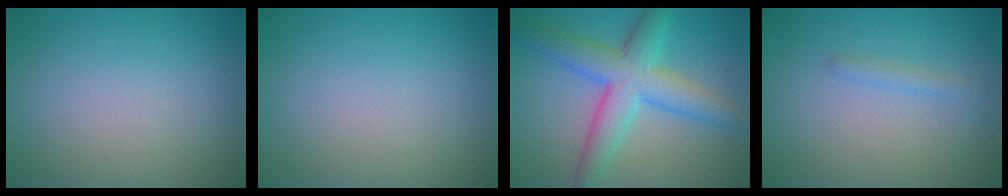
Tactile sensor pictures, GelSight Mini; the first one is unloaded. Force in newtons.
{"total": 0.0}
{"total": 7.1, "press": 7.1, "slide": 0.1}
{"total": 1.1, "press": 1.1, "slide": 0.0}